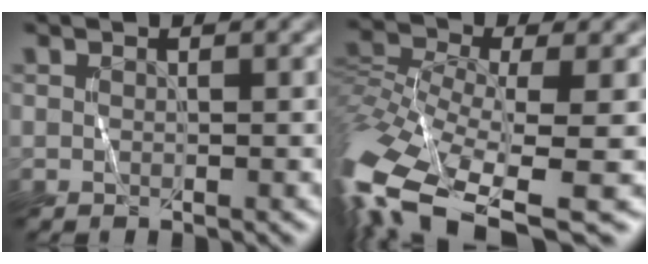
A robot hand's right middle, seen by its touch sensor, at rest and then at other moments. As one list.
[{"total": 13.6, "force": [-7.2, 5.9, 9.9], "torque": [-0.253, -0.016, -0.111]}]